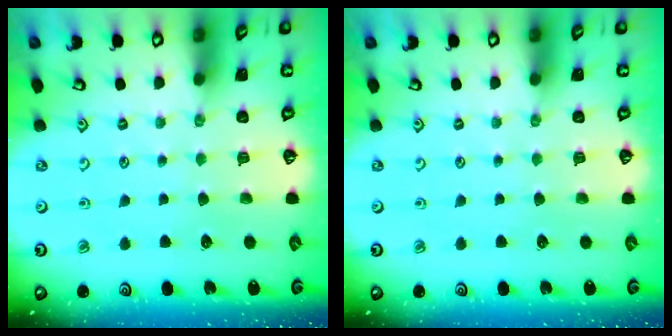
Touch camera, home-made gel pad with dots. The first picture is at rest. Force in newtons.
{"total": 0.0}